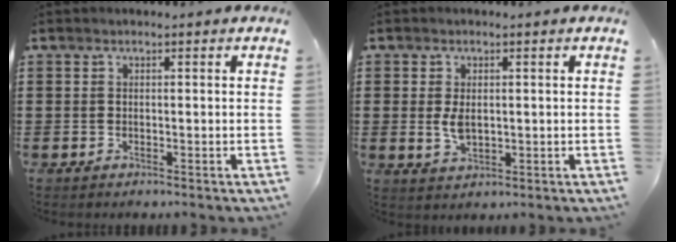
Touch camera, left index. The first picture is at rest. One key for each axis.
{"total": 3.5, "fx": 0.2, "fy": 2.0, "fz": 2.8, "tx": -0.073, "ty": 0.000, "tz": -0.001}